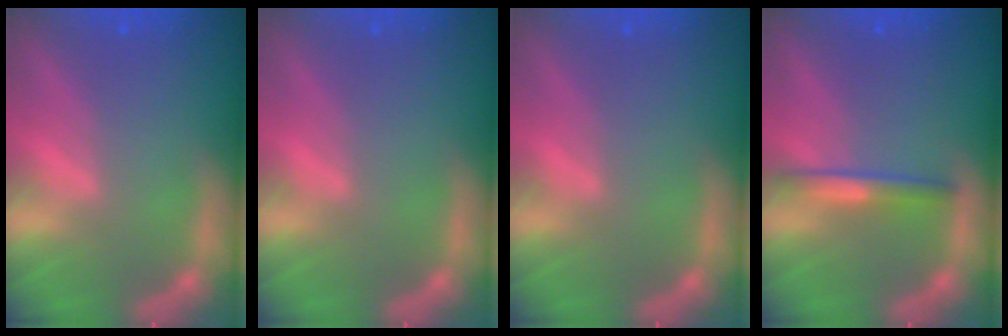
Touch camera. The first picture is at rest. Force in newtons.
{"total": 0.0}
{"total": 0.0}
{"total": 2.4}